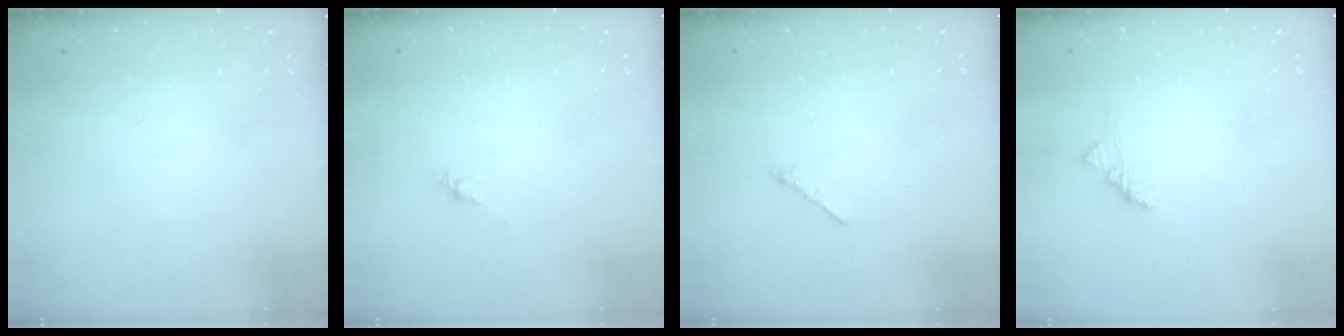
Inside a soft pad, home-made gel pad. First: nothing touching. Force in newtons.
{"total": 3.0, "press": 2.9, "slide": 0.7}
{"total": 0.8, "press": 0.7, "slide": 0.4}
{"total": 3.3, "press": 3.2, "slide": 0.8}